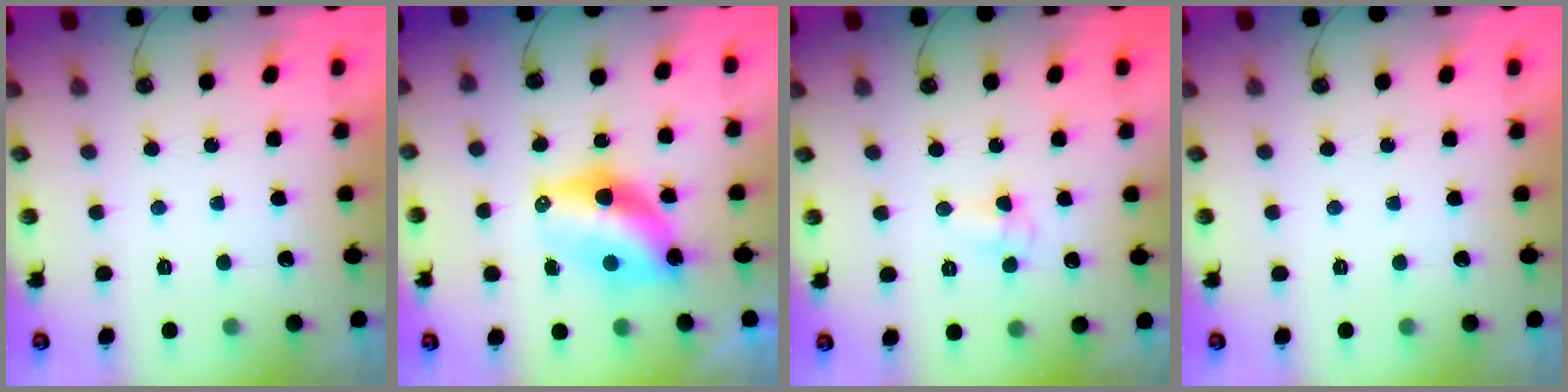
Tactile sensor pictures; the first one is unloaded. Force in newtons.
{"total": 10.9, "press": 10.3, "slide": 3.6}
{"total": 4.5, "press": 4.4, "slide": 0.7}
{"total": 0.0}